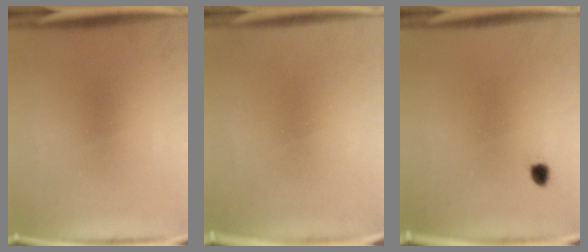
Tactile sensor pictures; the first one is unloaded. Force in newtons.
{"total": 1.1}
{"total": 1.3}